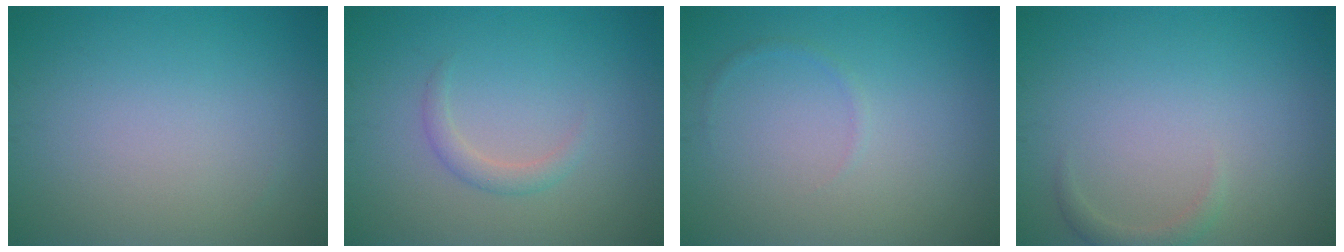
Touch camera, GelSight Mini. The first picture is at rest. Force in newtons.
{"total": 1.4, "press": 1.4, "slide": 0.1}
{"total": 0.5, "press": 0.5, "slide": 0.0}
{"total": 1.2, "press": 1.2, "slide": 0.2}